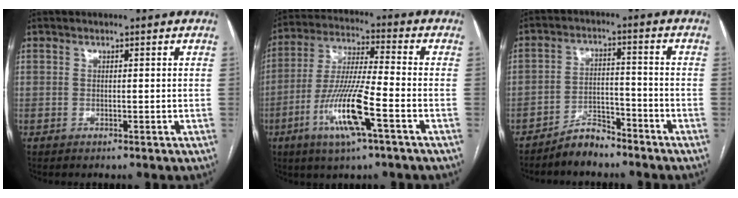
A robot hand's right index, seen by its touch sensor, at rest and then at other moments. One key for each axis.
{"total": 12.7, "fx": -5.2, "fy": 0.7, "fz": 11.6, "tx": -0.234, "ty": -0.011, "tz": -0.098}
{"total": 5.1, "fx": -4.6, "fy": 1.8, "fz": 1.3, "tx": -0.021, "ty": 0.001, "tz": -0.082}